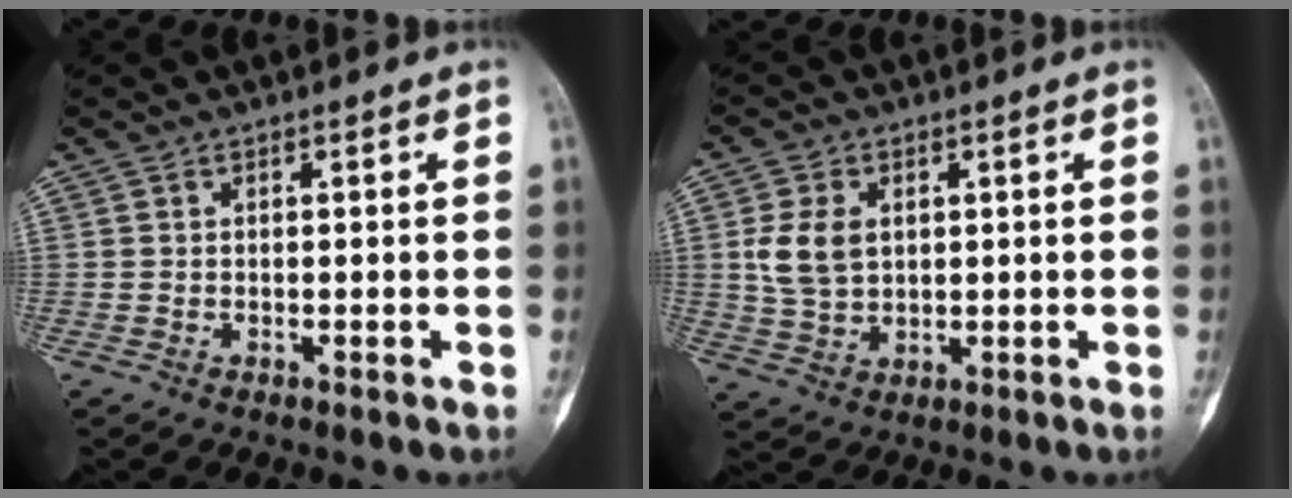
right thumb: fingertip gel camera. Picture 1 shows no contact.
{"total": 7.5, "force": [1.4, 5.3, 5.2], "torque": [-0.095, -0.003, 0.033]}